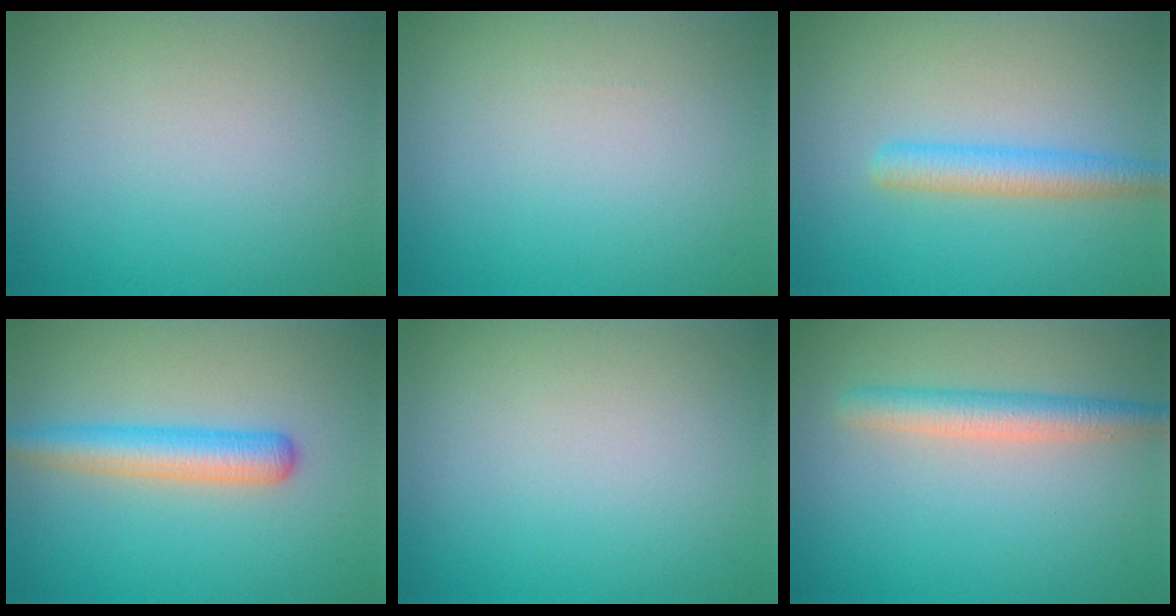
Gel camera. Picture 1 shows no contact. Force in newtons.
{"total": 0.0}
{"total": 3.0, "press": 3.0, "slide": 0.1}
{"total": 3.8, "press": 3.8, "slide": 0.0}
{"total": 0.0}
{"total": 3.0, "press": 3.0, "slide": 0.1}